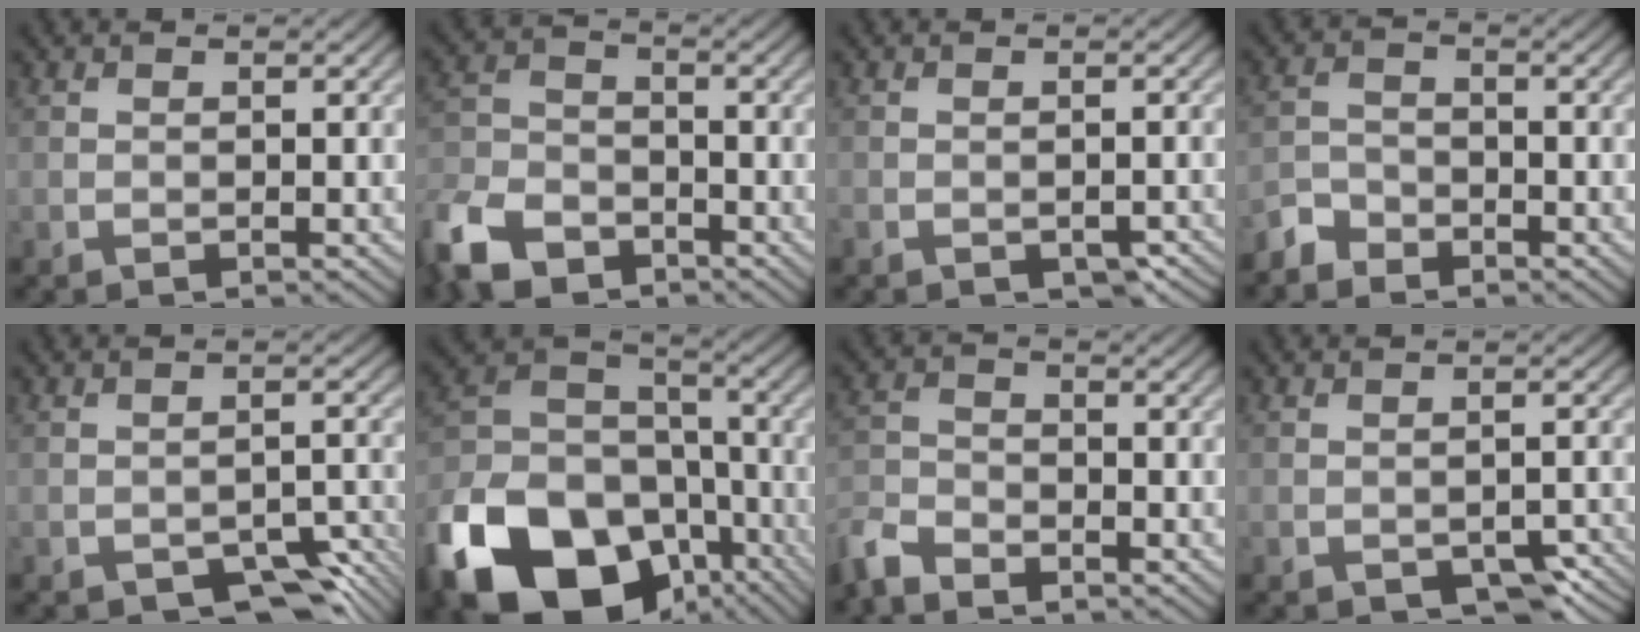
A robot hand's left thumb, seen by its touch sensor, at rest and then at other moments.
{"total": 9.5, "force": [-6.8, 5.2, 4.2], "torque": [-0.104, -0.017, -0.149]}
{"total": 4.0, "force": [-3.0, 2.0, 1.8], "torque": [-0.034, -0.008, -0.039]}
{"total": 3.5, "force": [-3.0, 1.7, 0.8], "torque": [-0.016, -0.002, -0.073]}
{"total": 5.2, "force": [-3.6, 2.1, 3.1], "torque": [-0.035, 0.002, -0.047]}
{"total": 21.3, "force": [-11.9, 13.9, 10.9], "torque": [-0.265, -0.049, -0.194]}
{"total": 4.9, "force": [-4.2, 1.8, 1.7], "torque": [-0.041, -0.012, -0.101]}
{"total": 4.2, "force": [-2.6, 2.1, 2.6], "torque": [-0.035, -0.001, -0.026]}